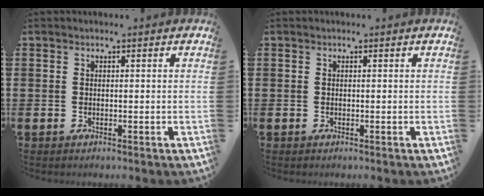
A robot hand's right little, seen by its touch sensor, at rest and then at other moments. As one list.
[{"total": 0.0}]